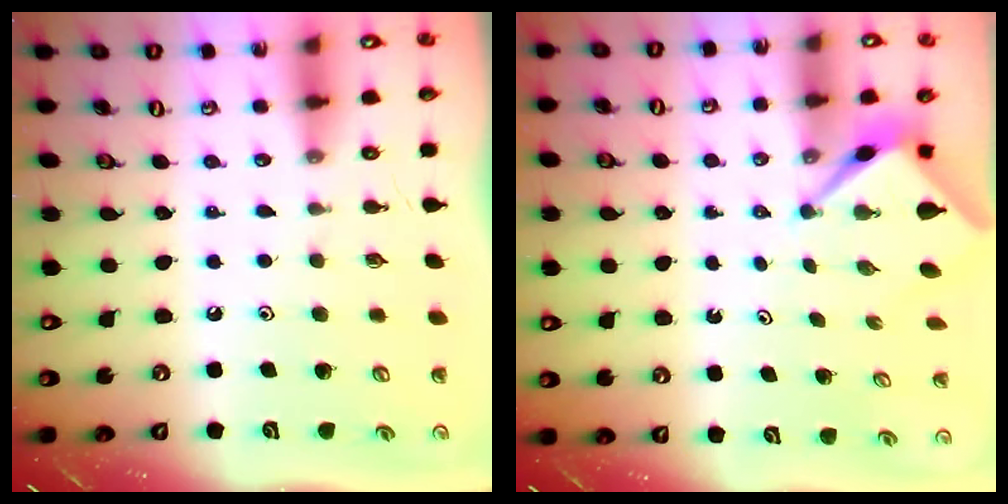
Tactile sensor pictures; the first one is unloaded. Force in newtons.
{"total": 2.6, "press": 2.6, "slide": 0.1}